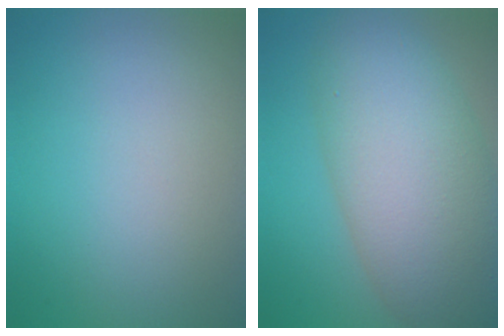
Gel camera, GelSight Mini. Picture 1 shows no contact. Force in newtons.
{"total": 10.7, "press": 10.7, "slide": 0.3}